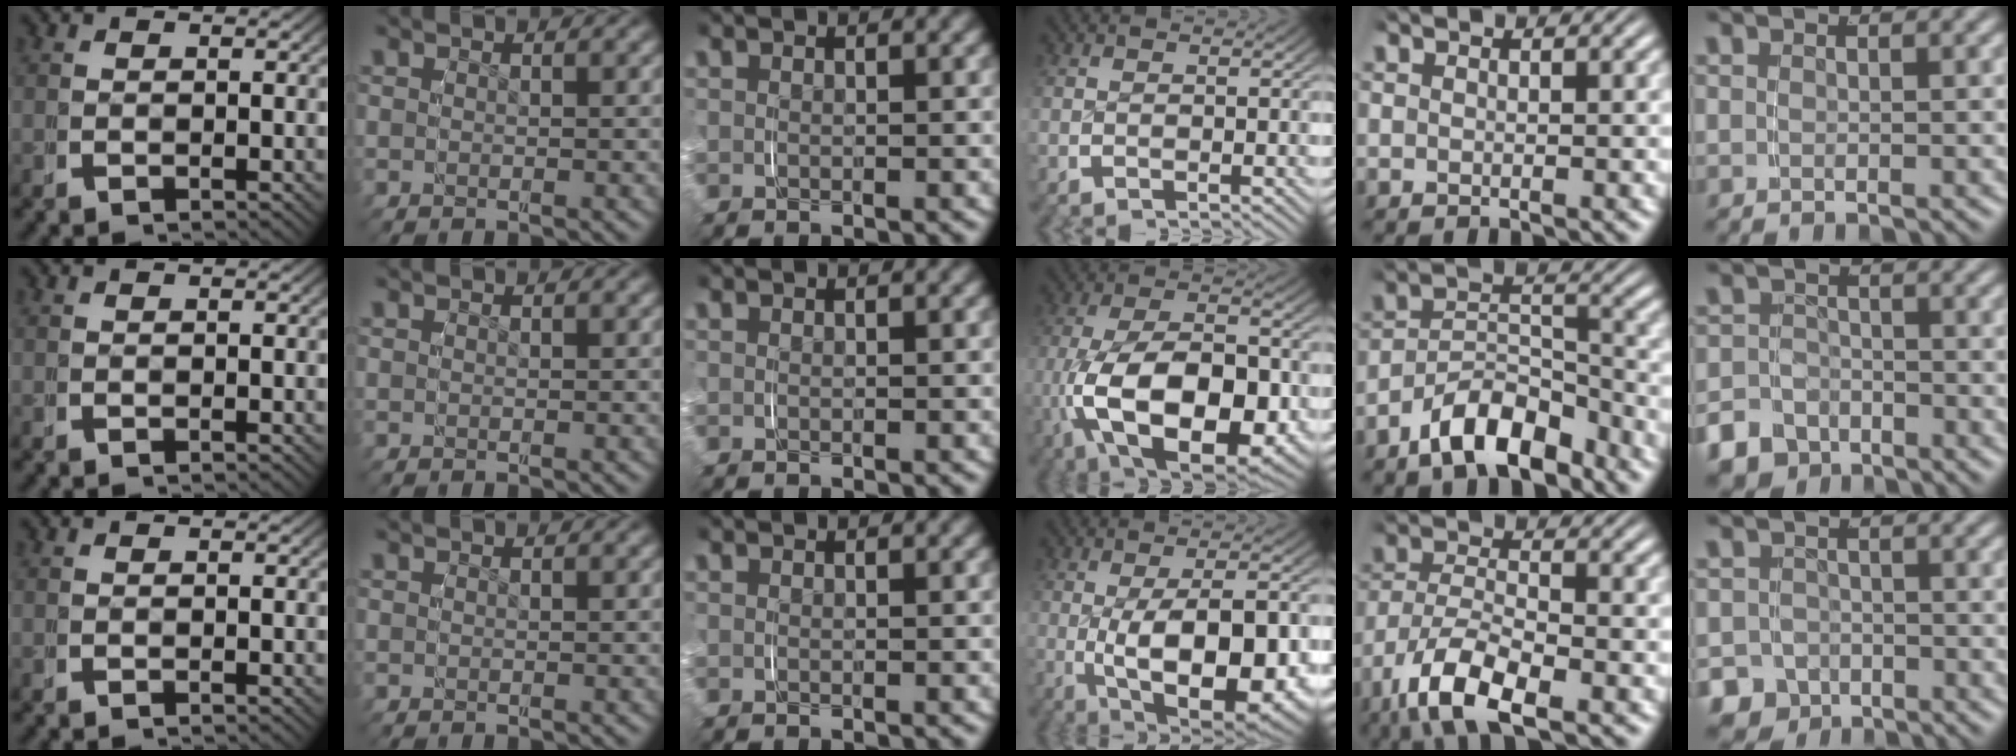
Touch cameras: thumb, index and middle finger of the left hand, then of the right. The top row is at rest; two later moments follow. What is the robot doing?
{"motion": "grasp_and_lifting", "object": "paper plate"}